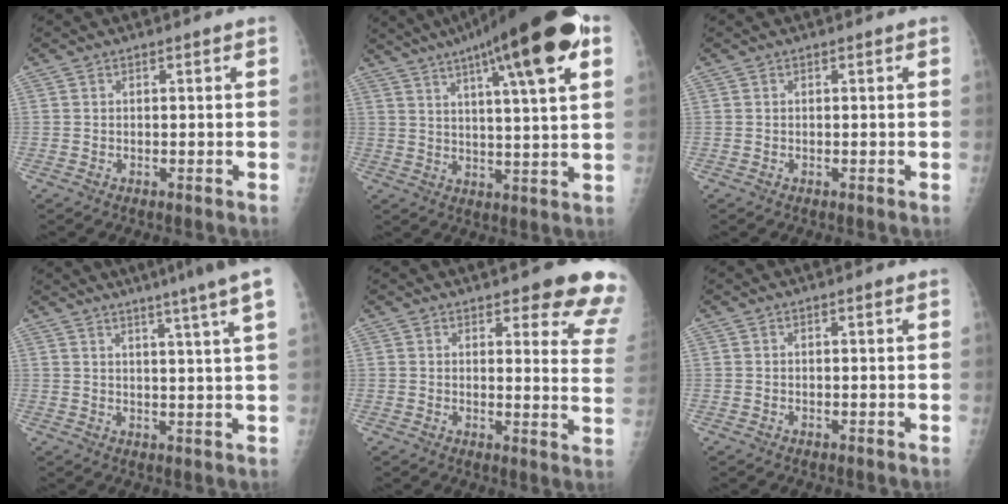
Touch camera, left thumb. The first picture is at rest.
{"total": 22.0, "force": [11.4, 4.0, 18.4], "torque": [-0.270, -0.002, 0.165]}
{"total": 0.0}
{"total": 10.2, "force": [7.2, -1.4, 7.1], "torque": [-0.096, -0.029, 0.079]}
{"total": 13.5, "force": [10.7, 3.7, 7.2], "torque": [-0.037, -0.062, 0.102]}
{"total": 0.7, "force": [0.5, 0.0, 0.5], "torque": [-0.006, 0.000, 0.008]}